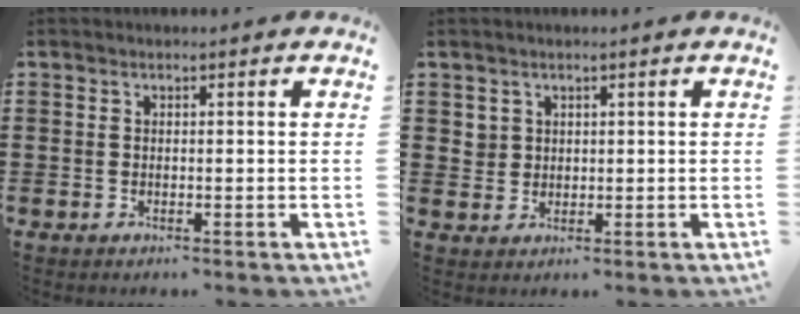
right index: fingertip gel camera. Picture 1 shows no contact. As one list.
[{"total": 2.1, "force": [1.0, 1.8, 0.2], "torque": [-0.012, 0.009, 0.020]}]